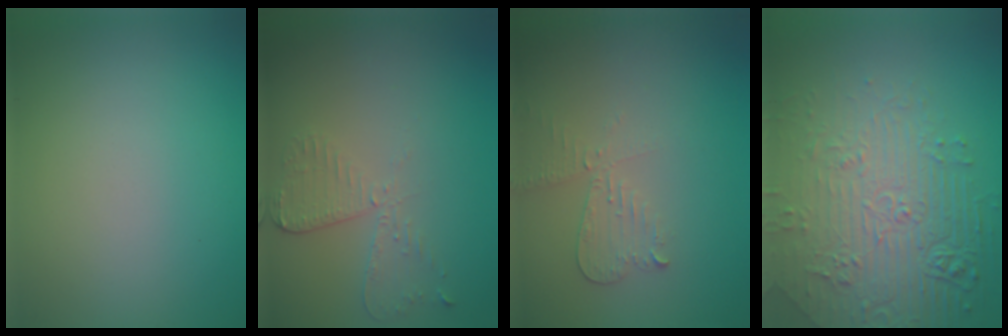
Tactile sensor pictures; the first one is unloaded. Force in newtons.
{"total": 2.7, "press": 2.4, "slide": 1.2}
{"total": 2.2, "press": 2.2, "slide": 0.1}
{"total": 6.9, "press": 5.6, "slide": 4.0}